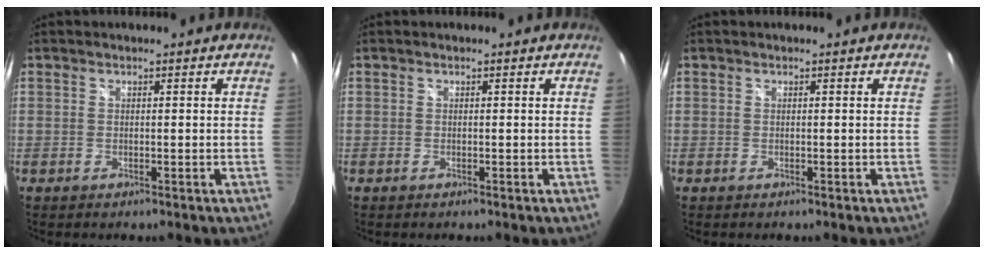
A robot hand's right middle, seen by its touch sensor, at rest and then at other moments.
{"total": 0.0}
{"total": 0.0}